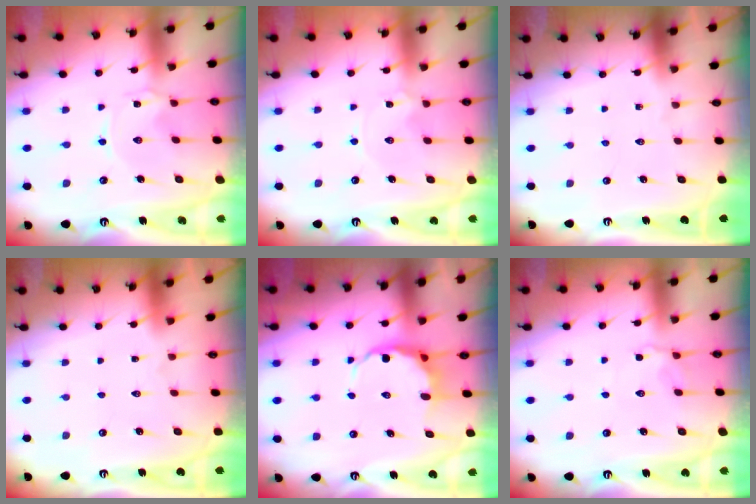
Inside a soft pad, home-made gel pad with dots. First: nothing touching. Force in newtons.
{"total": 1.4, "press": 1.4, "slide": 0.2}
{"total": 0.0}
{"total": 1.6, "press": 1.6, "slide": 0.1}
{"total": 6.3, "press": 6.2, "slide": 1.4}
{"total": 2.8, "press": 2.6, "slide": 1.1}